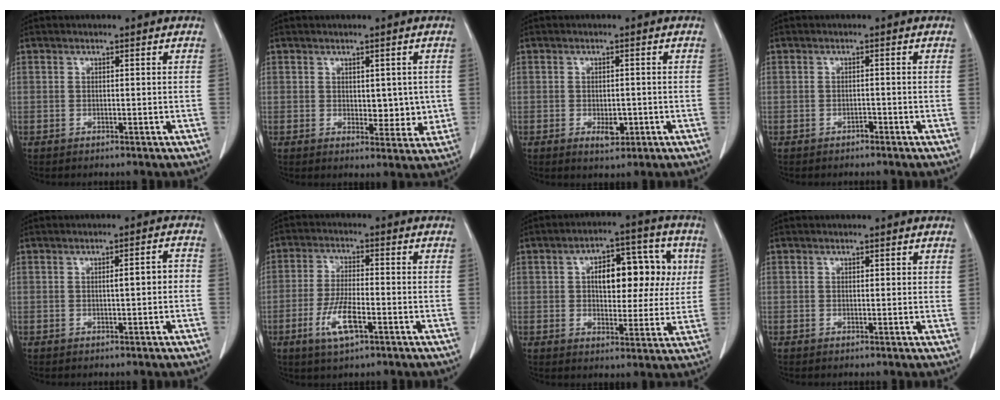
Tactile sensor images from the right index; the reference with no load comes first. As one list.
[{"total": 4.4, "force": [0.3, 2.7, 3.5], "torque": [-0.032, -0.007, 0.013]}, {"total": 2.8, "force": [-1.0, 1.4, 2.1], "torque": [-0.031, 0.001, -0.007]}, {"total": 0.8, "force": [-0.7, 0.3, 0.3], "torque": [-0.006, 0.001, -0.010]}, {"total": 2.8, "force": [-0.3, 0.5, 2.7], "torque": [-0.039, 0.007, -0.004]}, {"total": 7.0, "force": [-2.9, 1.7, 6.1], "torque": [-0.120, -0.007, -0.051]}, {"total": 12.4, "force": [2.6, 6.2, 10.4], "torque": [-0.142, 0.038, 0.041]}, {"total": 0.8, "force": [0.5, 0.4, 0.5], "torque": [0.001, -0.001, 0.003]}]